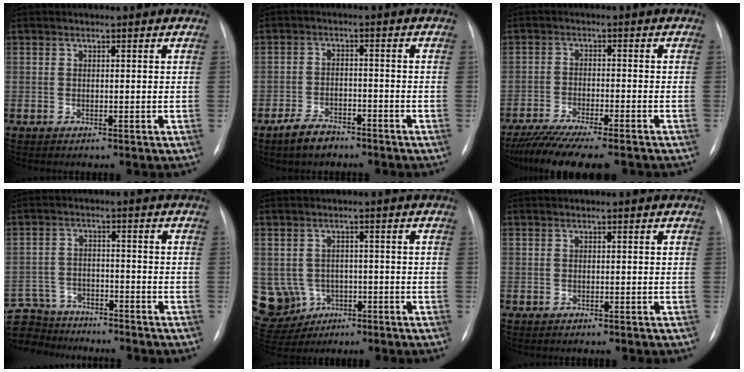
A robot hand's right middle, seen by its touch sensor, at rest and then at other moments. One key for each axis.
{"total": 4.6, "fx": -3.8, "fy": 1.8, "fz": 2.0, "tx": -0.050, "ty": -0.003, "tz": -0.062}
{"total": 12.0, "fx": -10.1, "fy": 1.0, "fz": 6.4, "tx": -0.101, "ty": -0.024, "tz": -0.156}
{"total": 11.1, "fx": -10.4, "fy": 3.8, "fz": 1.5, "tx": -0.050, "ty": 0.011, "tz": -0.171}
{"total": 9.7, "fx": -2.7, "fy": 9.0, "fz": 2.4, "tx": -0.081, "ty": 0.021, "tz": -0.025}
{"total": 0.0}